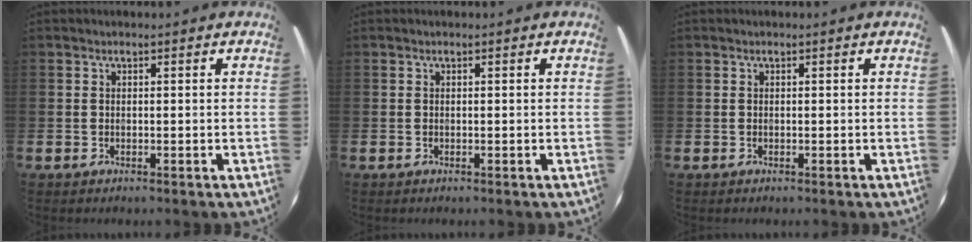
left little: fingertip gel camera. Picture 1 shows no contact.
{"total": 0.0}
{"total": 0.0}